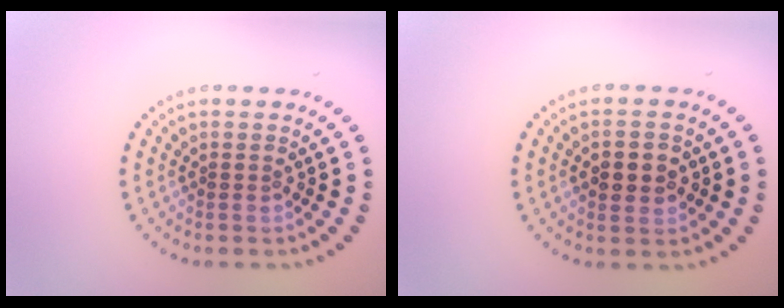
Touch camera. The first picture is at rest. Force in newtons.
{"total": 2.6, "press": 2.6, "slide": 0.1}